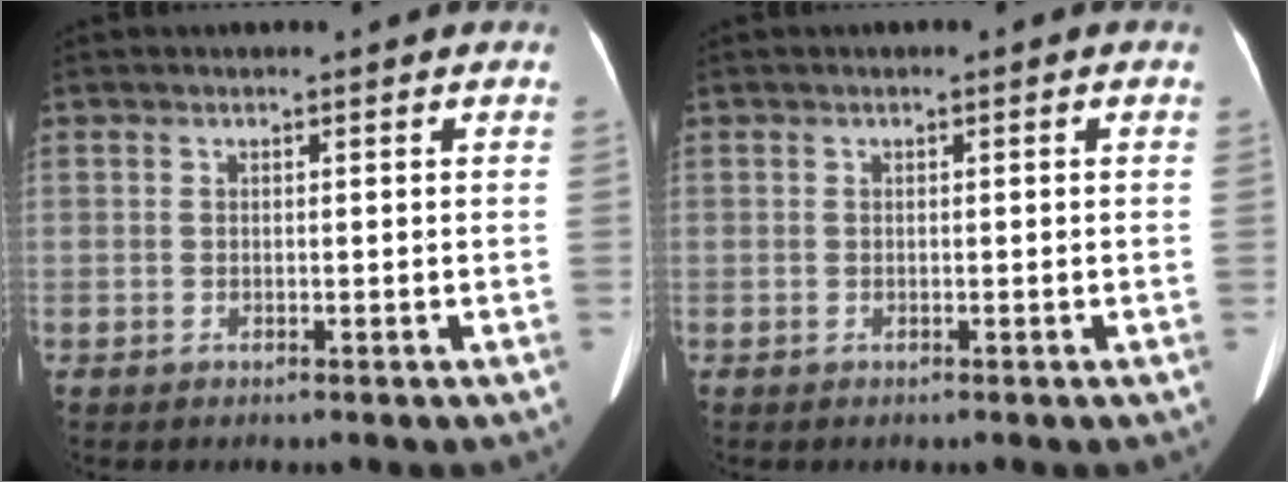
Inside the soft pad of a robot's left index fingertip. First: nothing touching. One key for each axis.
{"total": 0.0}